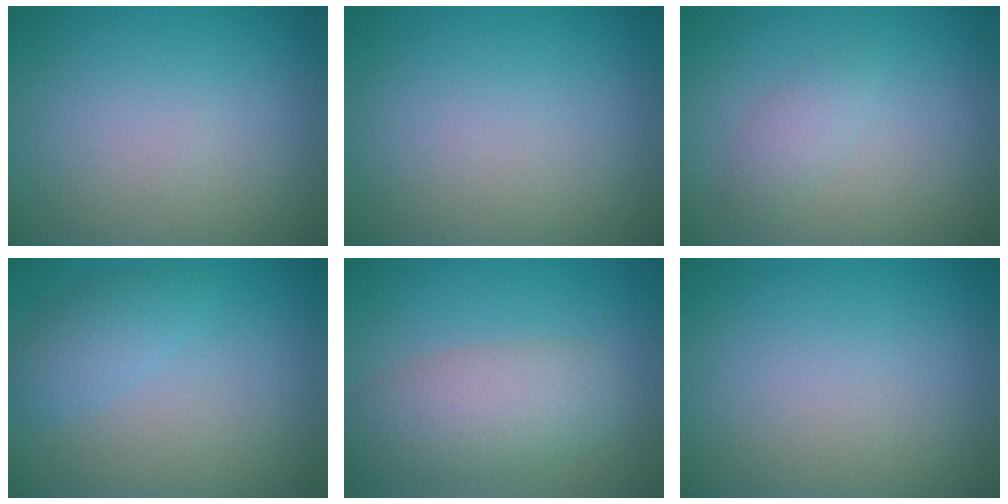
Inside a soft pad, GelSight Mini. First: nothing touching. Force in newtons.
{"total": 0.0}
{"total": 1.4, "press": 1.4, "slide": 0.1}
{"total": 2.2, "press": 2.2, "slide": 0.2}
{"total": 5.3, "press": 5.3, "slide": 0.2}
{"total": 0.0}